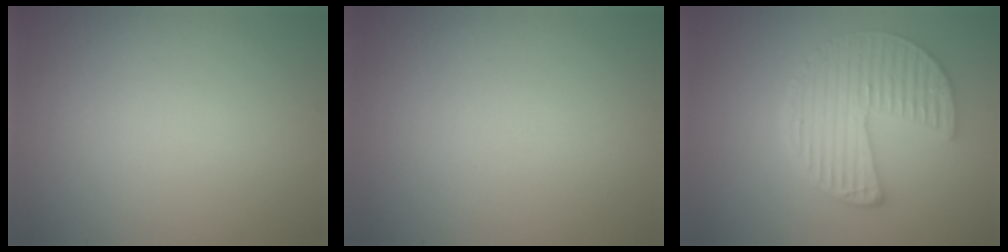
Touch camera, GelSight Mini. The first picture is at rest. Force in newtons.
{"total": 0.0}
{"total": 4.5, "press": 4.1, "slide": 2.0}